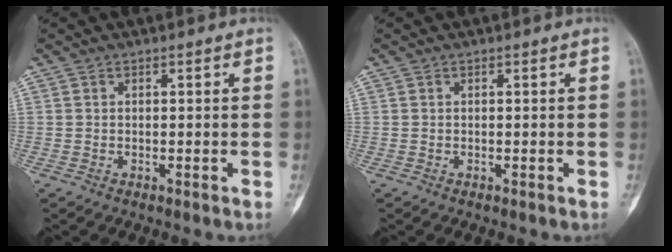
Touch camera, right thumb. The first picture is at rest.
{"total": 0.0}